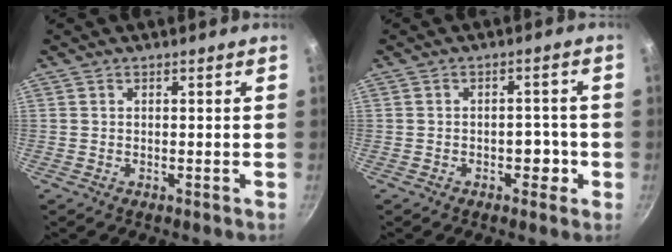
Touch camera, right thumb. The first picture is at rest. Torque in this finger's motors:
{"motor_torque": [0.66, 0.59, 0.75, -0.52, 0.01]}